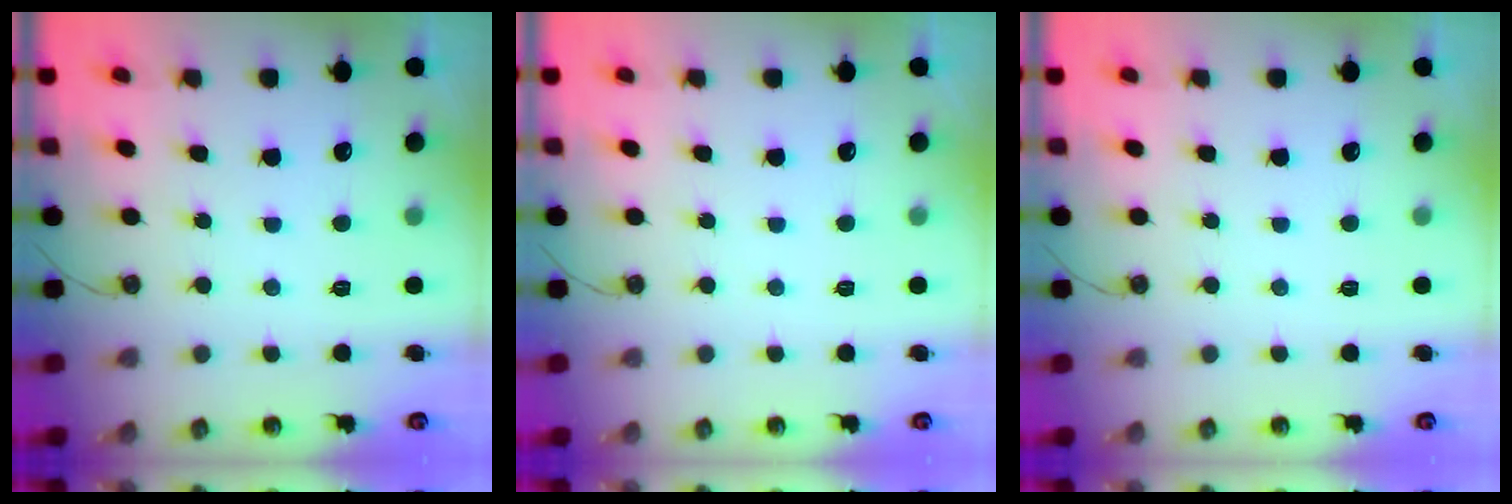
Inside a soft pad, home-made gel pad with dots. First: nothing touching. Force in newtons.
{"total": 0.0}
{"total": 0.0}